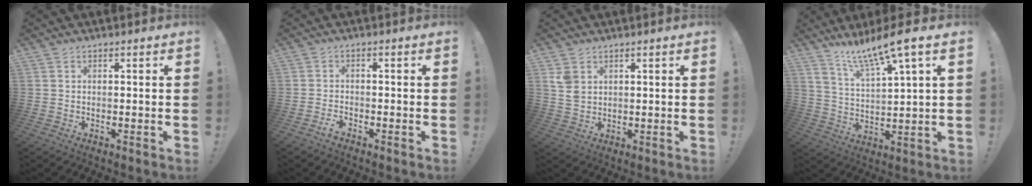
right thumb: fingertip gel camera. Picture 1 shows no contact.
{"total": 3.8, "force": [-3.0, 1.1, 2.1], "torque": [-0.058, 0.003, -0.057]}
{"total": 4.5, "force": [2.3, 3.0, 2.3], "torque": [-0.031, -0.009, 0.044]}
{"total": 11.4, "force": [9.3, 0.6, 6.5], "torque": [-0.125, -0.060, 0.154]}